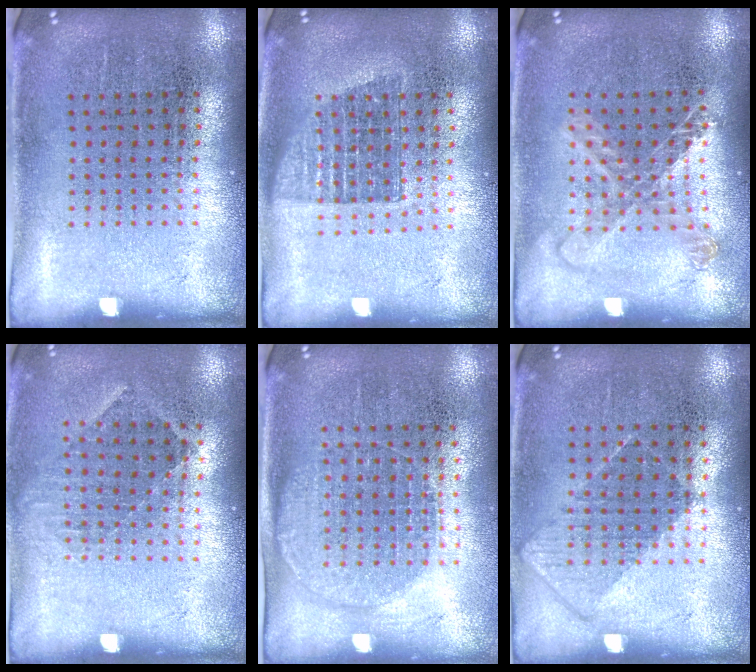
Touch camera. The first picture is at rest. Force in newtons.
{"total": 1.4, "press": 1.1, "slide": 0.8}
{"total": 1.3, "press": 1.2, "slide": 0.6}
{"total": 0.8, "press": 0.7, "slide": 0.4}
{"total": 1.3, "press": 1.2, "slide": 0.5}
{"total": 0.8, "press": 0.7, "slide": 0.4}